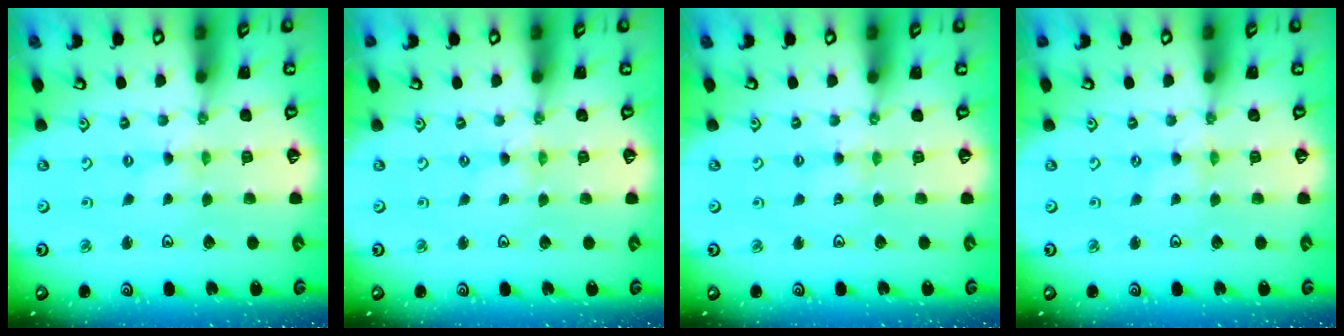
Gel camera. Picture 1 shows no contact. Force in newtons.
{"total": 0.0}
{"total": 2.6, "press": 2.6, "slide": 0.3}
{"total": 0.0}